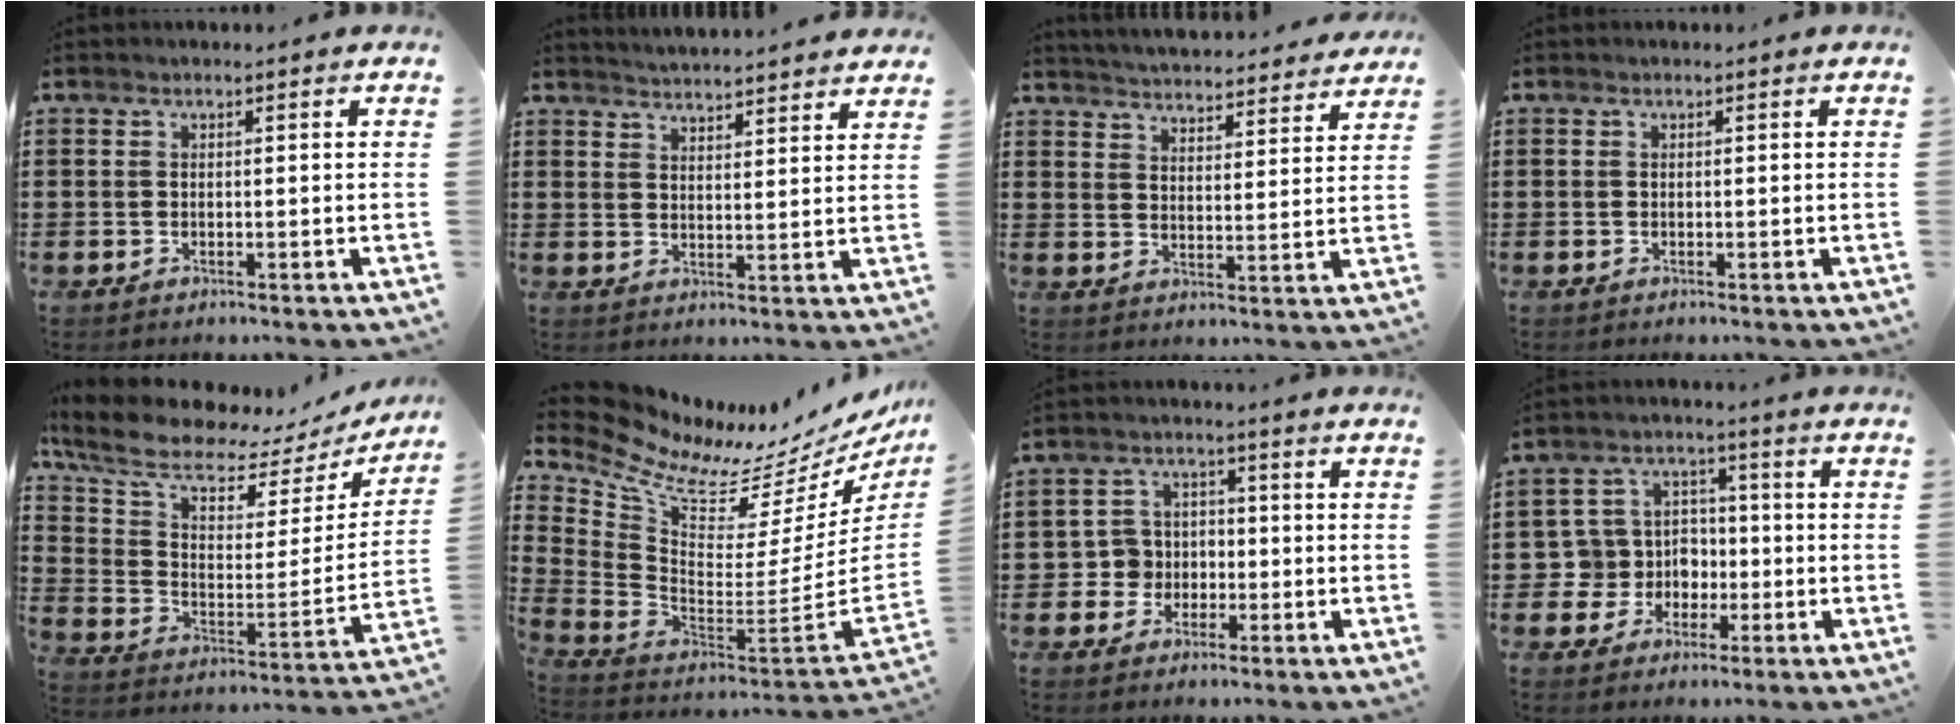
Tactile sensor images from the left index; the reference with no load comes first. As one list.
[{"total": 3.6, "force": [3.6, -0.6, -0.1], "torque": [-0.010, -0.021, 0.063]}, {"total": 4.3, "force": [4.2, -0.3, 0.1], "torque": [-0.023, -0.031, 0.071]}, {"total": 0.0}, {"total": 10.0, "force": [7.7, 3.6, 5.2], "torque": [-0.134, -0.044, 0.136]}, {"total": 8.3, "force": [6.6, 2.8, 4.0], "torque": [-0.118, -0.062, 0.112]}, {"total": 4.4, "force": [-1.1, 4.2, 0.8], "torque": [-0.032, 0.008, -0.023]}, {"total": 6.7, "force": [-0.7, 6.6, 1.2], "torque": [-0.057, 0.004, -0.010]}]